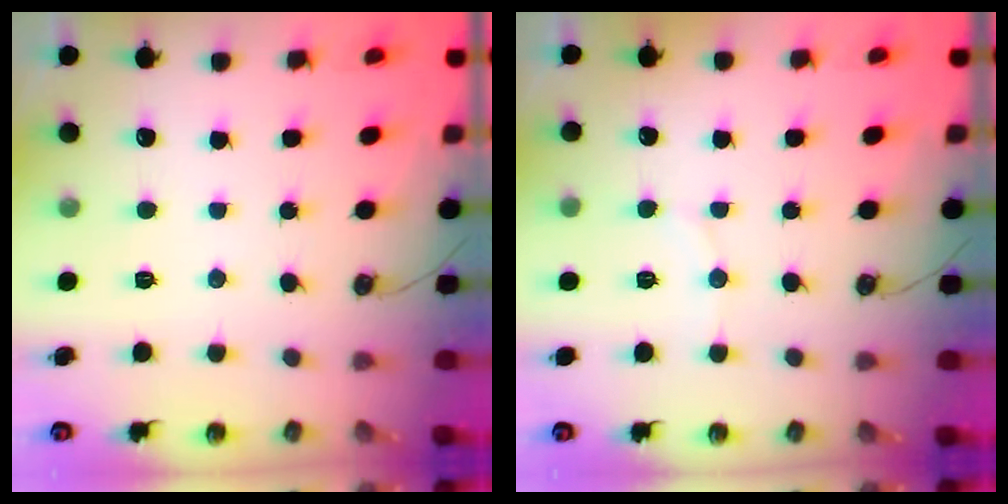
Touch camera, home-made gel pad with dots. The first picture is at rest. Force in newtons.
{"total": 2.9, "press": 2.9, "slide": 0.3}